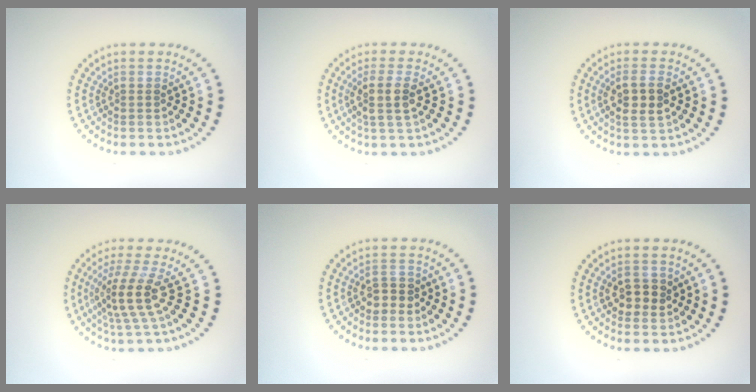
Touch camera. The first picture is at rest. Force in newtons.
{"total": 2.7, "press": 2.3, "slide": 1.5}
{"total": 2.8, "press": 2.7, "slide": 0.8}
{"total": 3.9, "press": 2.7, "slide": 2.8}
{"total": 1.8, "press": 1.8, "slide": 0.5}
{"total": 2.4, "press": 2.3, "slide": 0.4}